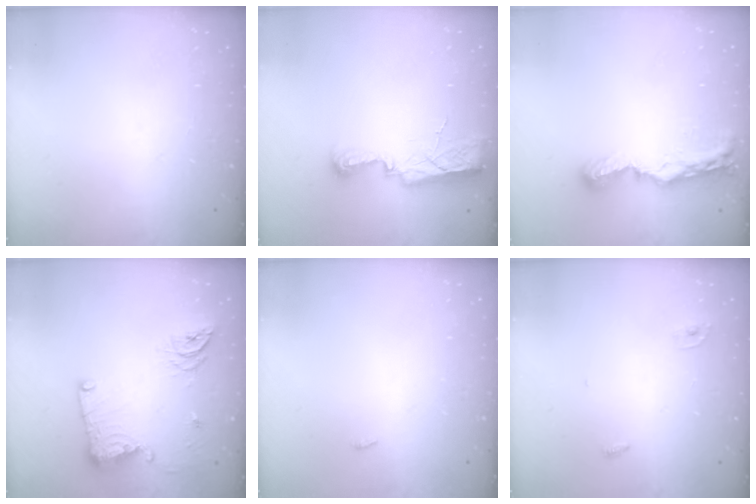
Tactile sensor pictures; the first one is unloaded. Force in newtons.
{"total": 7.8, "press": 7.7, "slide": 1.2}
{"total": 8.8, "press": 8.8, "slide": 0.3}
{"total": 14.3, "press": 14.2, "slide": 1.4}
{"total": 6.7, "press": 1.4, "slide": 6.6}
{"total": 2.8, "press": 2.8, "slide": 0.1}